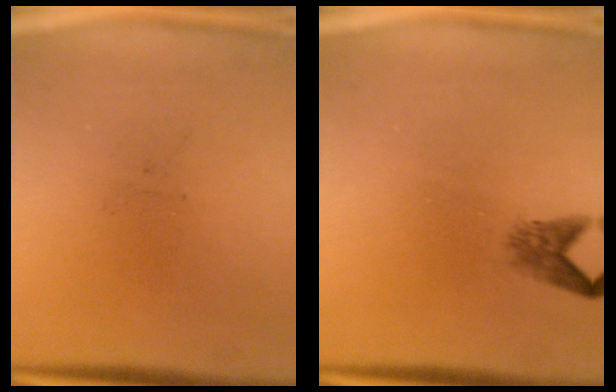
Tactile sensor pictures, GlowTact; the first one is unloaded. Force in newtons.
{"total": 2.0}